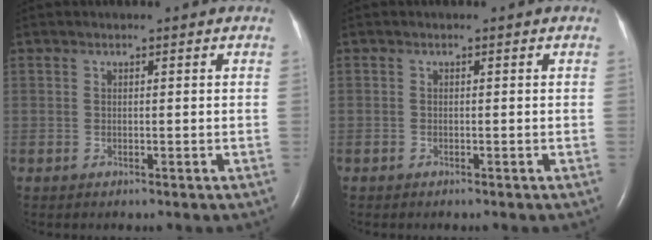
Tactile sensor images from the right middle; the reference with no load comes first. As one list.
[{"total": 0.0}]